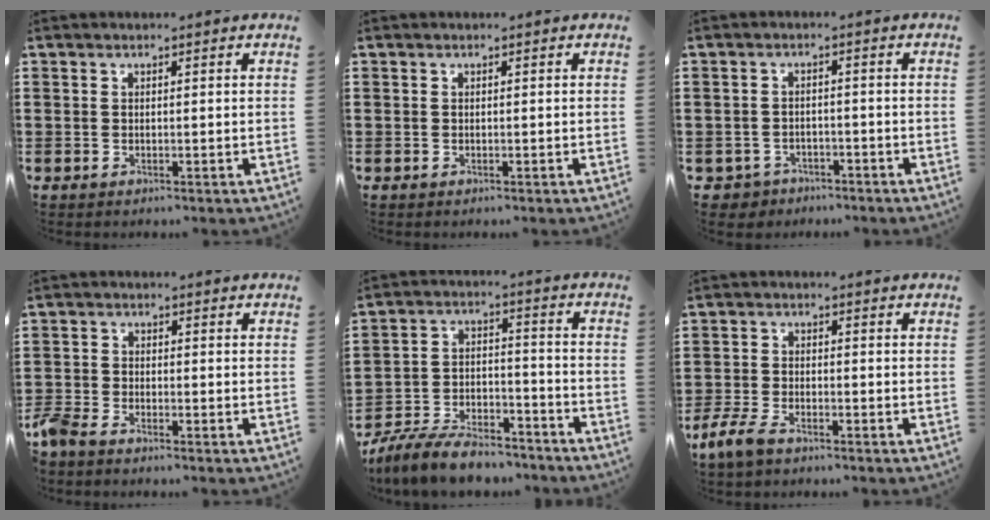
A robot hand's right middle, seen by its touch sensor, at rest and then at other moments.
{"total": 0.0}
{"total": 2.5, "force": [-2.3, 1.0, -0.1], "torque": [-0.008, 0.000, -0.052]}
{"total": 2.9, "force": [-2.7, 0.6, 0.8], "torque": [-0.044, -0.008, -0.064]}
{"total": 8.6, "force": [-7.9, 1.9, 2.8], "torque": [-0.057, 0.018, -0.153]}
{"total": 4.1, "force": [-3.0, 1.3, 2.5], "torque": [-0.077, -0.008, -0.068]}